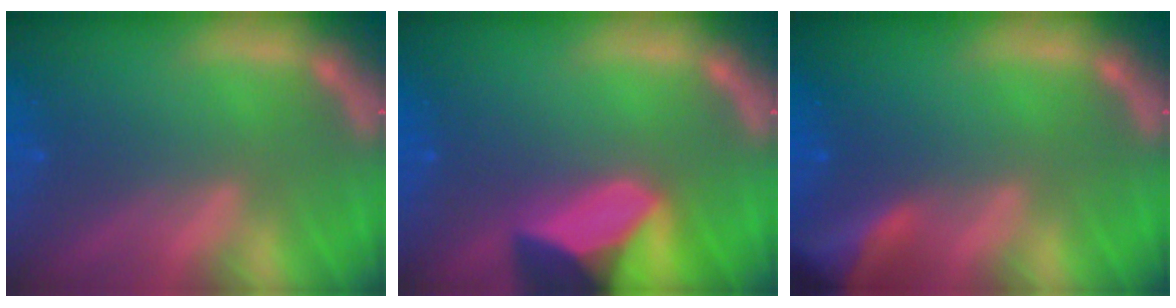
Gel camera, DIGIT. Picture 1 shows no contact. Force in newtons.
{"total": 8.9}
{"total": 5.9}